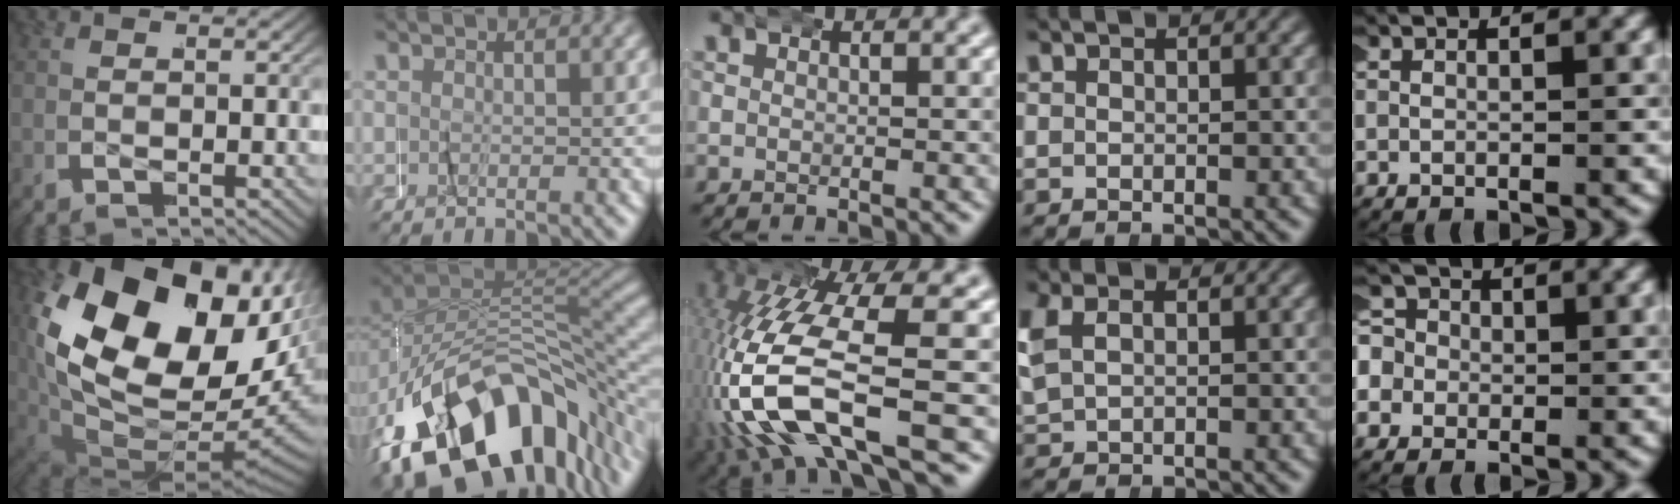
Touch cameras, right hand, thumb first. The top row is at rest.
{"thumb": {"total": 23.9, "force": [0.6, 15.6, 18.1], "torque": [-0.360, -0.062, 0.035]}, "index": {"total": 15.6, "force": [-6.9, 8.9, 10.7], "torque": [-0.181, -0.021, -0.096]}, "middle": {"total": 12.1, "force": [-2.4, 5.8, 10.3], "torque": [-0.252, -0.034, -0.019]}, "ring": {"total": 2.7, "force": [0.7, 2.0, 1.7], "torque": [-0.052, 0.000, 0.022]}, "little": {"total": 6.7, "force": [0.1, 6.2, 2.5], "torque": [-0.079, -0.005, -0.013]}}